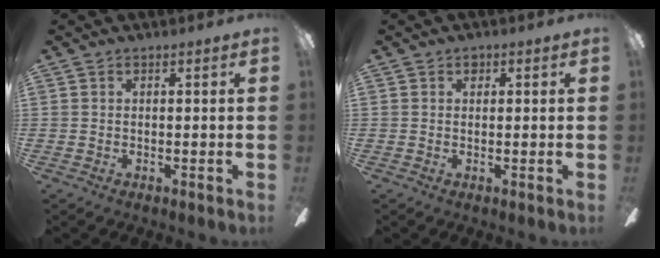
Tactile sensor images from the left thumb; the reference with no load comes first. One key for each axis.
{"total": 1.0, "fx": 0.6, "fy": 0.7, "fz": 0.5, "tx": -0.003, "ty": 0.000, "tz": 0.009}